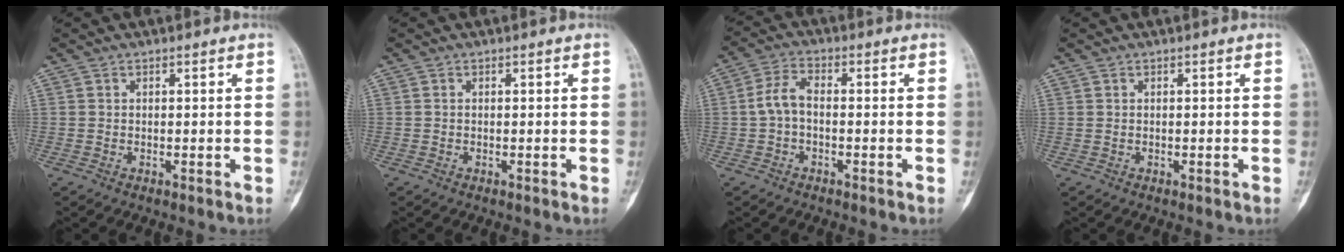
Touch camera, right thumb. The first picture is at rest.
{"total": 0.0}
{"total": 4.9, "force": [-0.7, 2.7, 4.0], "torque": [-0.083, 0.018, -0.021]}
{"total": 0.0}